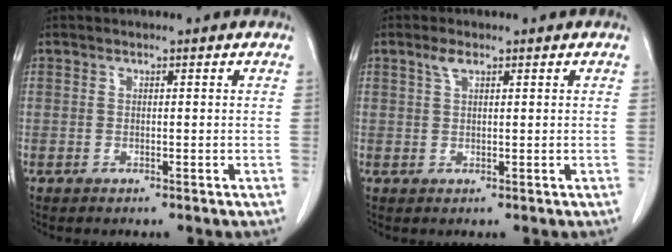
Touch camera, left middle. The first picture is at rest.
{"total": 1.8, "force": [1.1, 0.6, 1.3], "torque": [-0.030, 0.007, 0.024]}